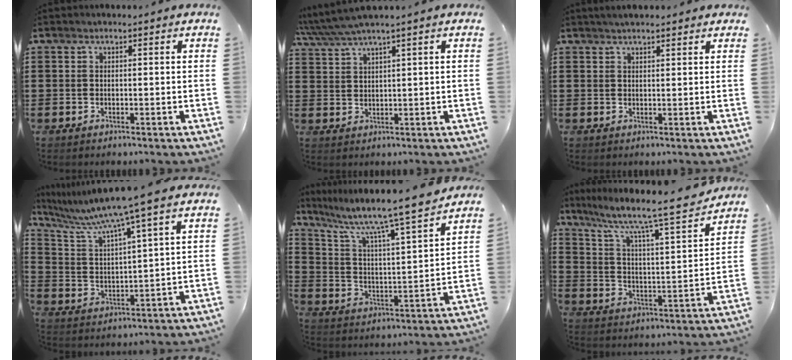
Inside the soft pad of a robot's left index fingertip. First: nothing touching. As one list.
[{"total": 3.4, "force": [2.7, -0.1, 2.1], "torque": [-0.057, -0.006, 0.044]}, {"total": 2.0, "force": [1.8, 0.3, 0.8], "torque": [-0.019, 0.006, 0.033]}, {"total": 8.7, "force": [6.9, -1.0, 5.2], "torque": [-0.128, -0.044, 0.107]}, {"total": 8.9, "force": [7.6, -0.1, 4.7], "torque": [-0.123, -0.056, 0.118]}, {"total": 8.5, "force": [7.1, 0.4, 4.7], "torque": [-0.112, -0.058, 0.108]}]